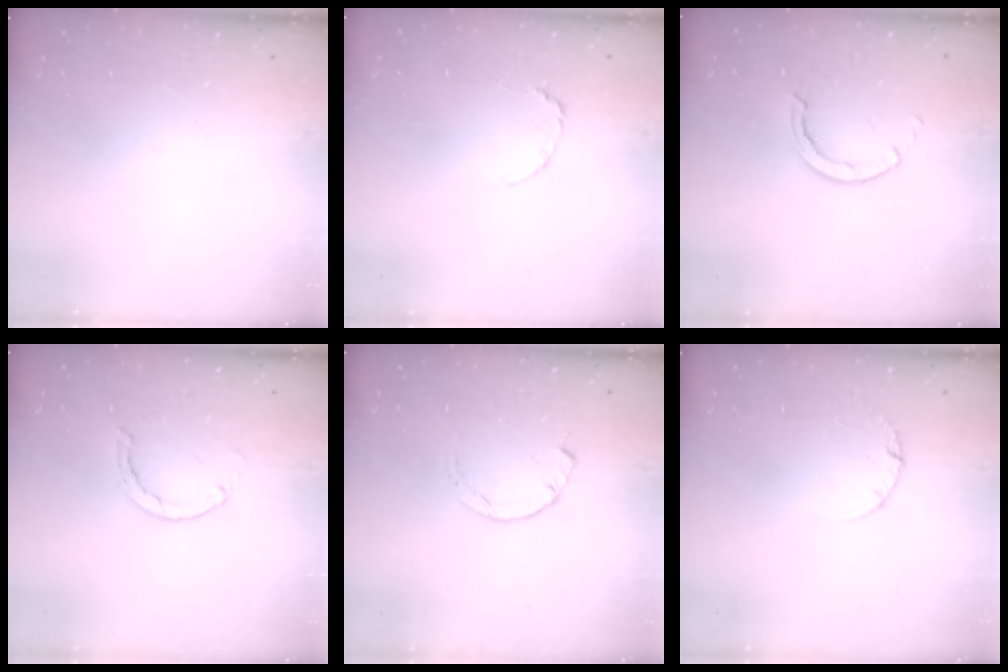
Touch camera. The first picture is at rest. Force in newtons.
{"total": 4.0, "press": 3.9, "slide": 0.5}
{"total": 2.8, "press": 2.8, "slide": 0.3}
{"total": 1.3, "press": 1.3, "slide": 0.3}
{"total": 4.0, "press": 3.9, "slide": 0.7}
{"total": 2.6, "press": 2.6, "slide": 0.3}